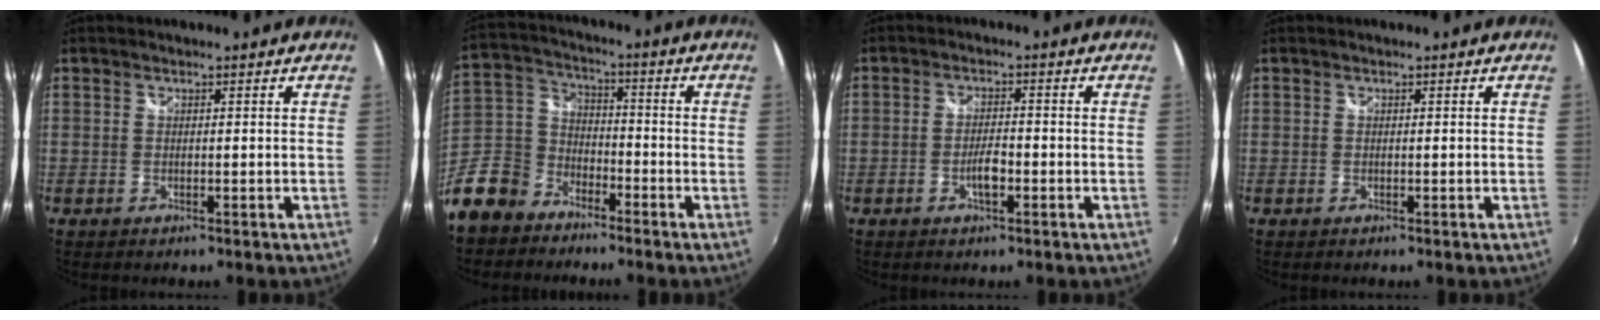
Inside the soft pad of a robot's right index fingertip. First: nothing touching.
{"total": 14.8, "force": [-9.9, 9.7, 5.3], "torque": [-0.154, 0.026, -0.190]}
{"total": 3.3, "force": [-1.5, 1.1, 2.7], "torque": [-0.055, -0.001, -0.029]}
{"total": 0.0}